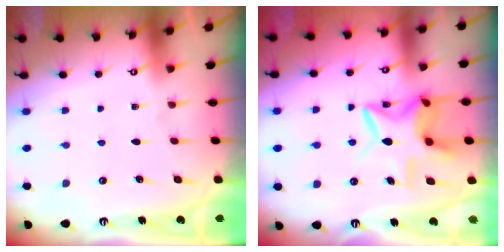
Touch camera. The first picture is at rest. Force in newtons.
{"total": 12.3, "press": 12.3, "slide": 1.1}